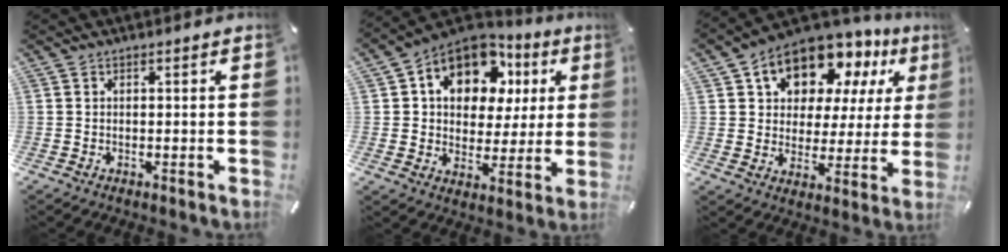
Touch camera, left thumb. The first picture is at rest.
{"total": 13.6, "force": [6.2, 10.2, 6.6], "torque": [-0.119, -0.024, 0.116]}
{"total": 12.9, "force": [9.0, 8.4, 4.1], "torque": [-0.072, -0.069, 0.163]}